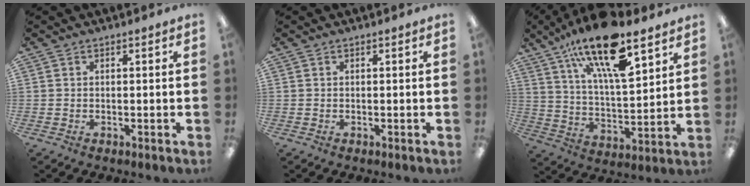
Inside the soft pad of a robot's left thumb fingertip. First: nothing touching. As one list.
[{"total": 0.0}, {"total": 20.6, "force": [13.9, 6.4, 13.8], "torque": [-0.233, -0.074, 0.232]}]